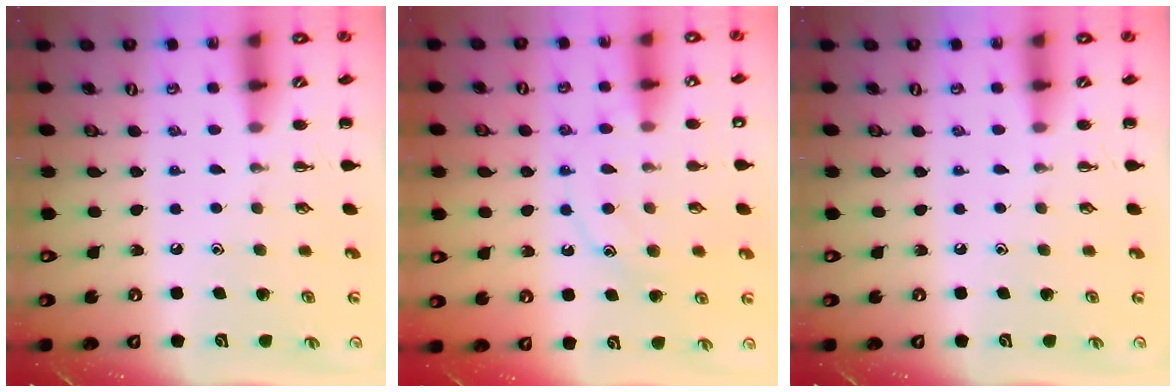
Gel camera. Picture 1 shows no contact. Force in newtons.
{"total": 12.0, "press": 12.0, "slide": 0.8}
{"total": 0.0}